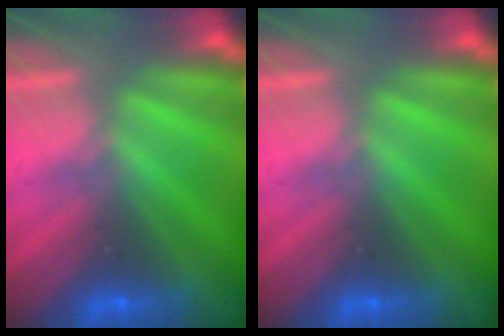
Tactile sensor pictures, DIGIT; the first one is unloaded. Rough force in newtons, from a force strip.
{"total": 0.0}